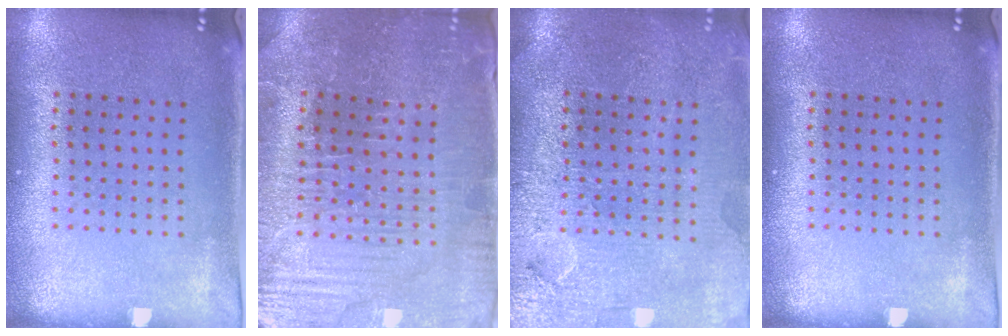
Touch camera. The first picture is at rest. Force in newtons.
{"total": 3.7, "press": 3.7, "slide": 0.4}
{"total": 3.7, "press": 3.4, "slide": 1.5}
{"total": 0.0}